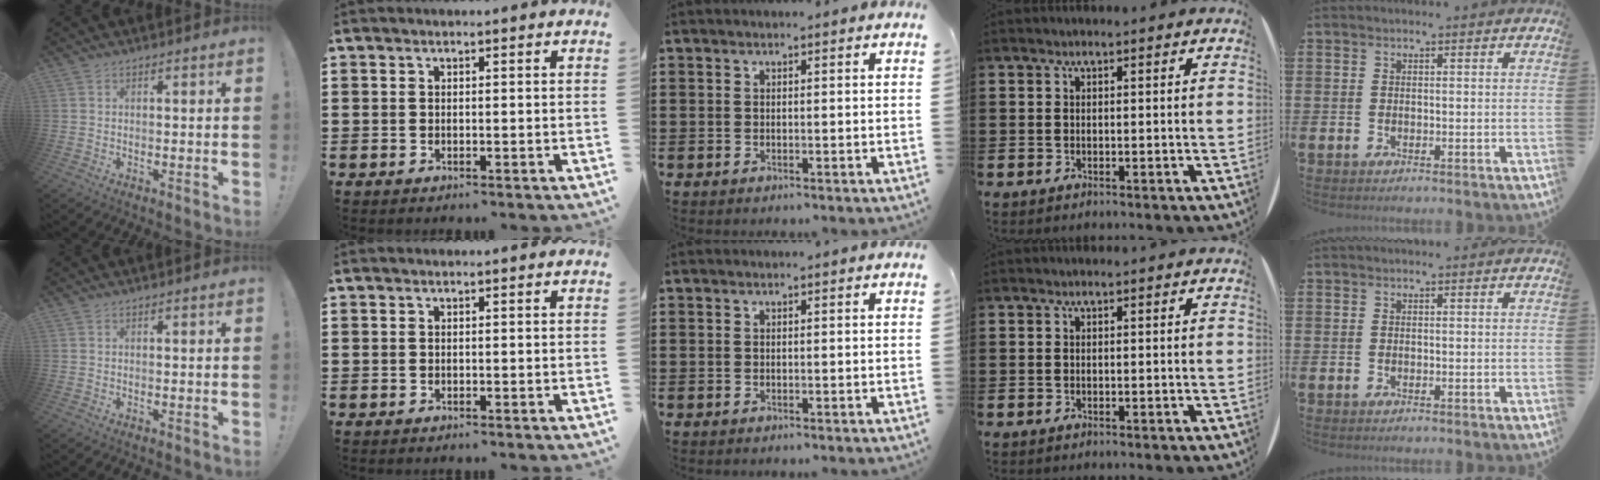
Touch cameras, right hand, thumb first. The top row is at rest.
{}